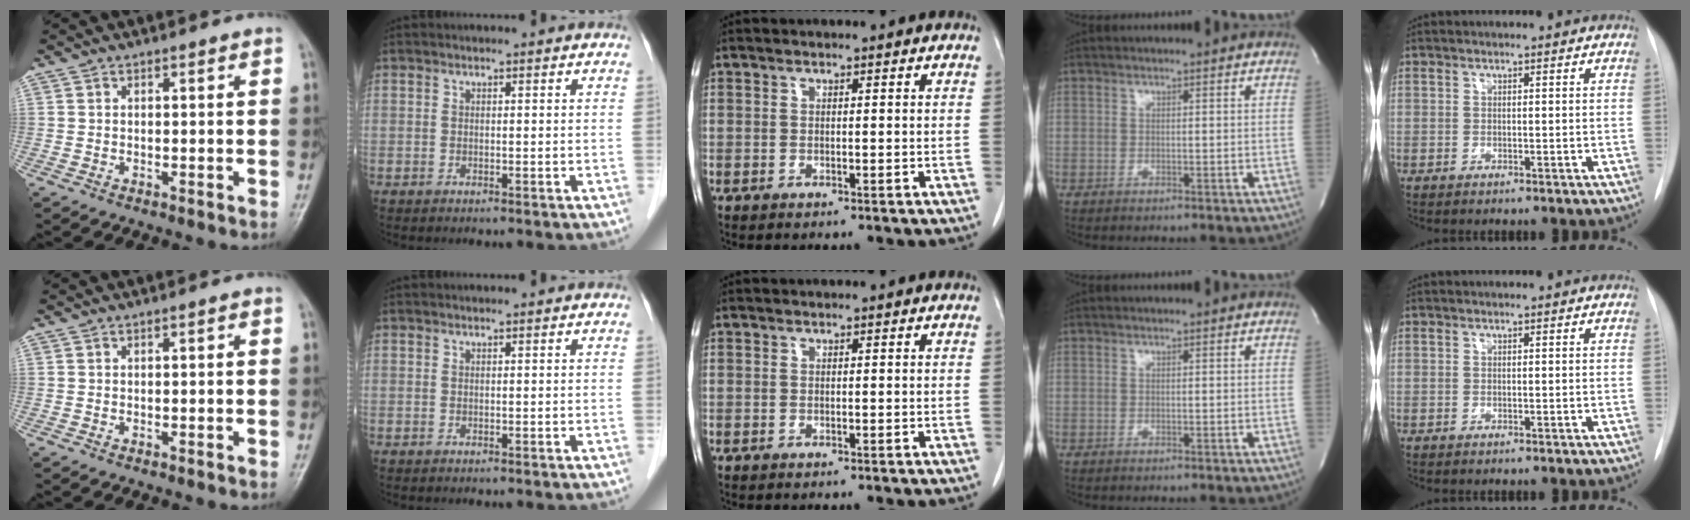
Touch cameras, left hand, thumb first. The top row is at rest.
{}